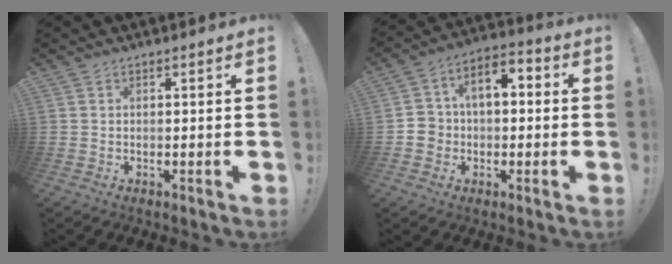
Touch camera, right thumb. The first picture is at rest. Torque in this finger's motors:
{"motor_torque": [0.22, 0.24, 0.00, 0.00, 0.00]}